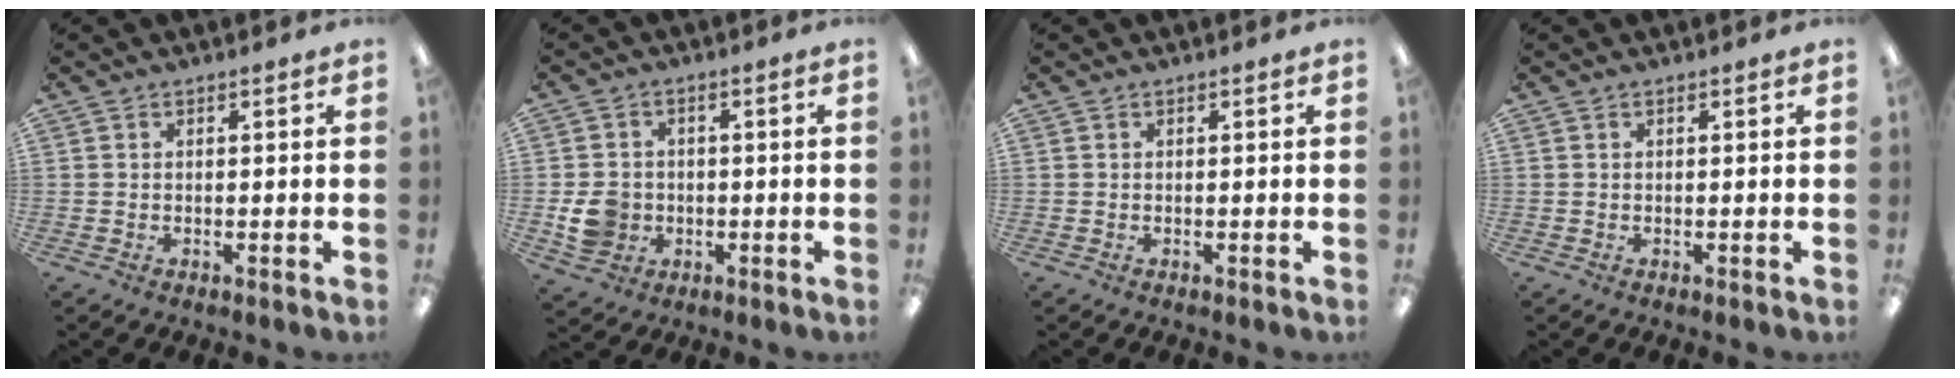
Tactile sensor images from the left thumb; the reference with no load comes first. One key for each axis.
{"total": 6.7, "fx": -1.3, "fy": 5.9, "fz": 2.8, "tx": -0.046, "ty": 0.009, "tz": -0.021}
{"total": 0.0}
{"total": 0.0}